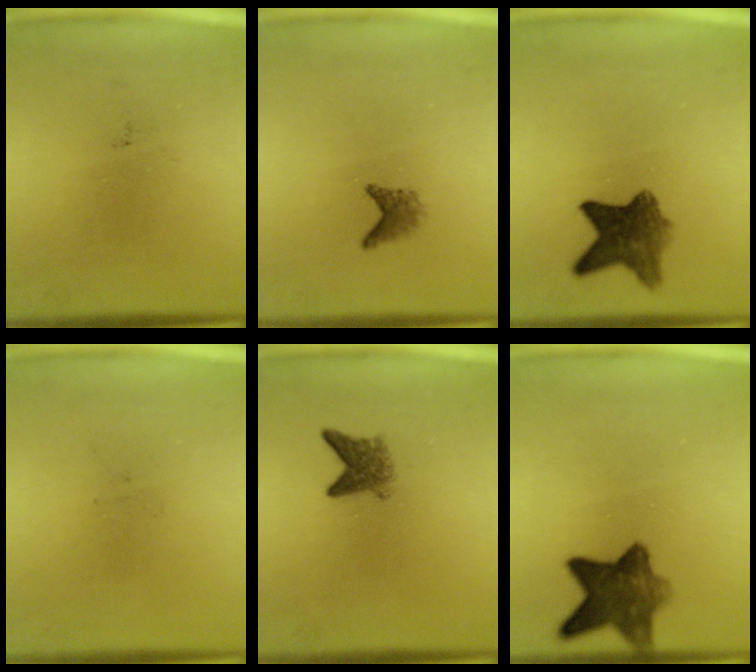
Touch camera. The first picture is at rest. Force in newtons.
{"total": 1.7}
{"total": 7.0}
{"total": 0.0}
{"total": 3.1}
{"total": 8.5}